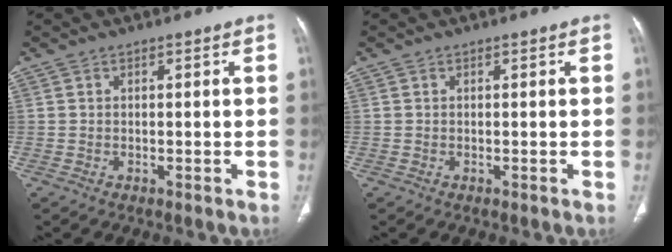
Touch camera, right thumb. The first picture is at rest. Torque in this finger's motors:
{"motor_torque": [0.00, 0.00, 0.00, 0.00, 0.01]}